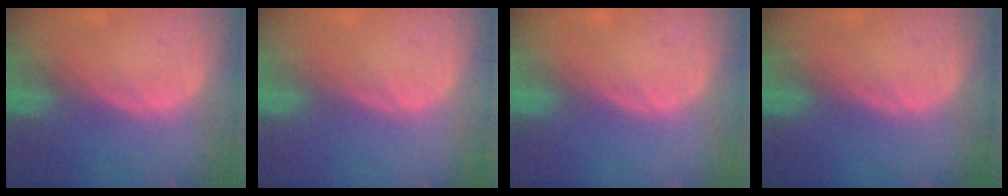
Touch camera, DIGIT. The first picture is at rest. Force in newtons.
{"total": 0.0}
{"total": 0.0}
{"total": 0.0}